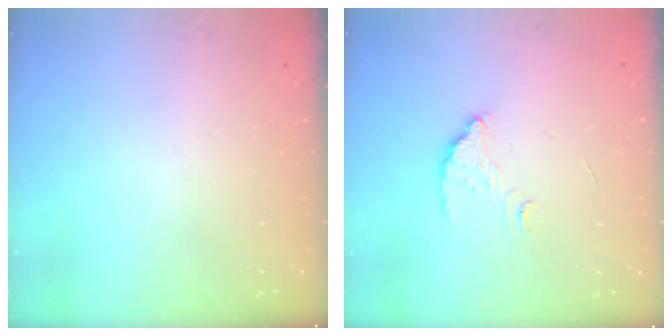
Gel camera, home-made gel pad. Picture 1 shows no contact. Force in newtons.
{"total": 3.2, "press": 3.2, "slide": 0.2}